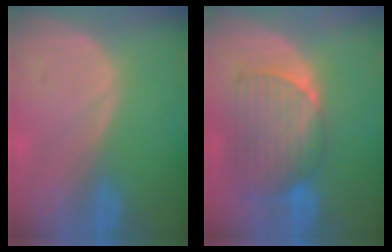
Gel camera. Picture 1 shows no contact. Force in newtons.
{"total": 9.0, "press": 8.4, "slide": 3.3}